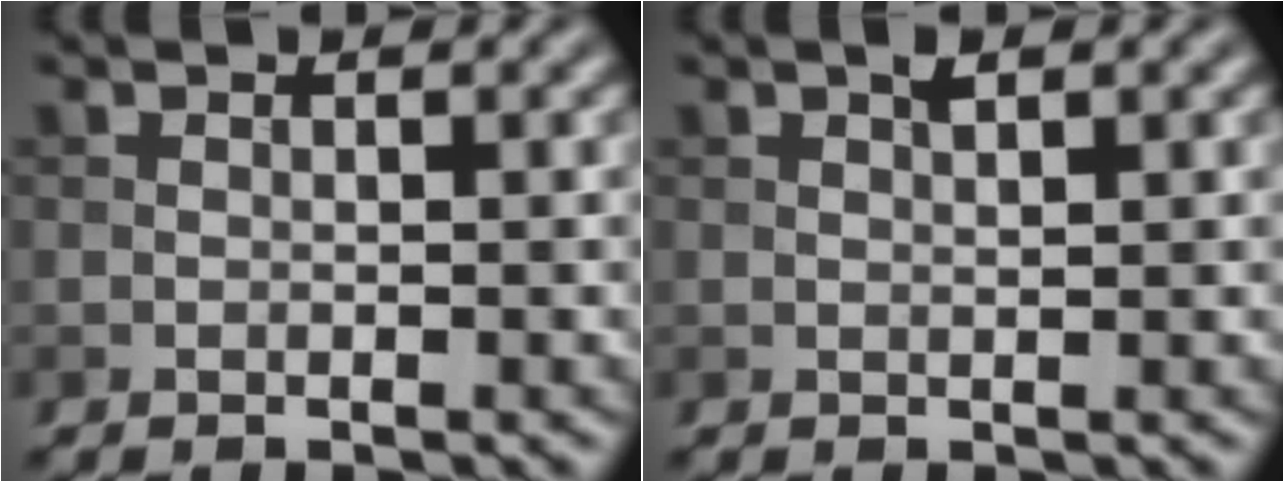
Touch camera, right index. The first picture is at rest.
{"total": 1.1, "force": [0.6, 0.2, 0.9], "torque": [-0.017, 0.001, 0.011]}